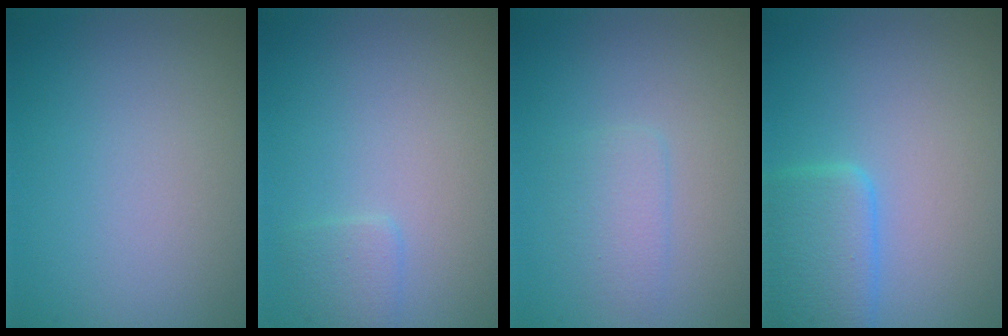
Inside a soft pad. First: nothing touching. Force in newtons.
{"total": 1.2, "press": 1.2, "slide": 0.1}
{"total": 1.6, "press": 1.6, "slide": 0.0}
{"total": 4.1, "press": 4.1, "slide": 0.4}